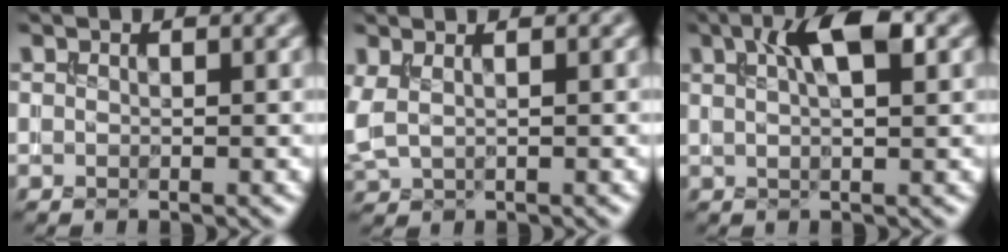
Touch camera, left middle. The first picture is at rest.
{"total": 2.1, "force": [0.9, 1.1, 1.6], "torque": [-0.034, 0.006, 0.024]}
{"total": 4.9, "force": [2.0, 1.5, 4.3], "torque": [-0.063, 0.008, 0.033]}